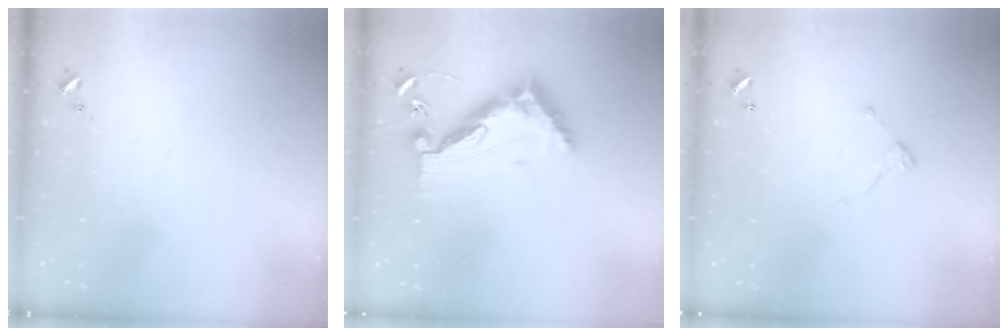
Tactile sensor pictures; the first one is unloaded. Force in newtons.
{"total": 13.4, "press": 13.3, "slide": 1.4}
{"total": 5.3, "press": 5.3, "slide": 0.4}